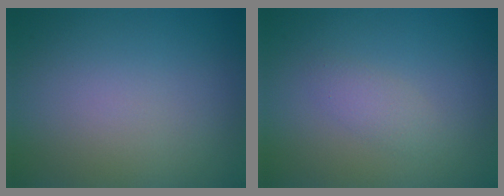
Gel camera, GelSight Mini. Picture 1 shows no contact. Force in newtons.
{"total": 1.4, "press": 1.4, "slide": 0.0}